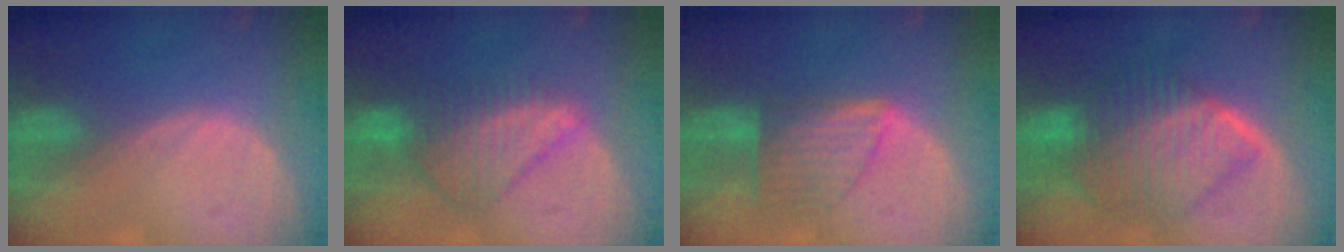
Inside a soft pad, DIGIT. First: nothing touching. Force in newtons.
{"total": 7.6, "press": 7.1, "slide": 2.7}
{"total": 7.3, "press": 6.4, "slide": 3.5}
{"total": 10.6, "press": 10.5, "slide": 0.9}